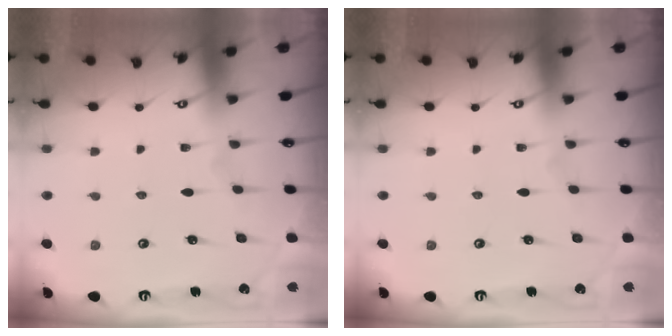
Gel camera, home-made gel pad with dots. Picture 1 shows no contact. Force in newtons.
{"total": 0.0}